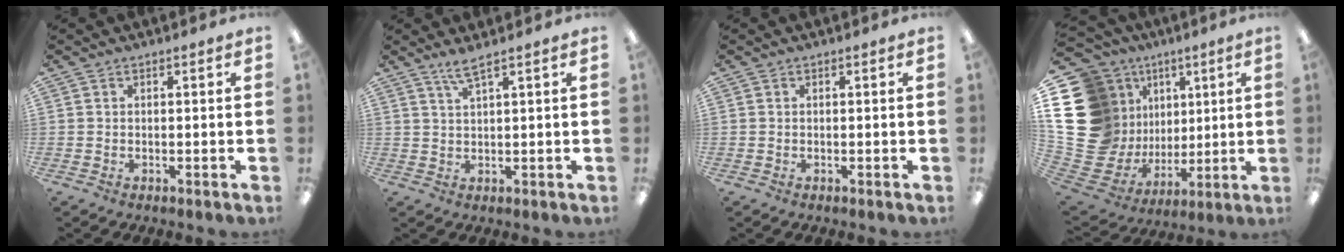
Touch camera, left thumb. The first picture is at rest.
{"total": 3.0, "force": [2.3, -0.1, 1.9], "torque": [-0.043, -0.002, 0.041]}
{"total": 0.0}
{"total": 22.3, "force": [6.2, 19.3, 9.3], "torque": [-0.206, -0.067, 0.166]}